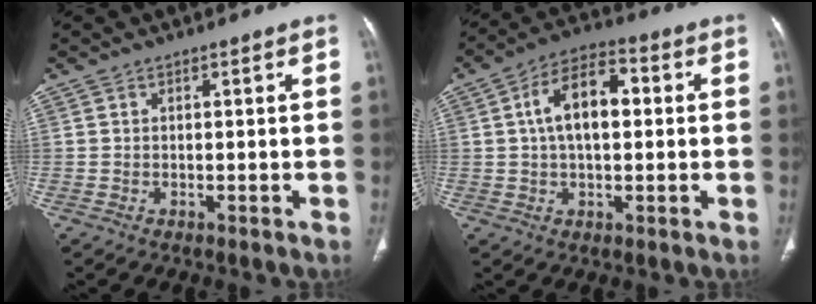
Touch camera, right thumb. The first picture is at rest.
{"total": 11.2, "force": [1.5, 6.2, 9.3], "torque": [-0.154, 0.024, 0.019]}